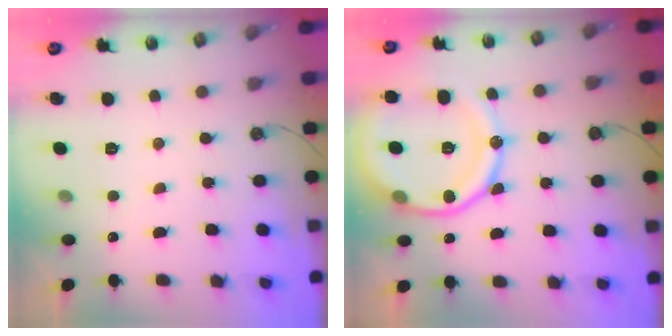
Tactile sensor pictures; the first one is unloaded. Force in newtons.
{"total": 17.3, "press": 17.3, "slide": 1.7}